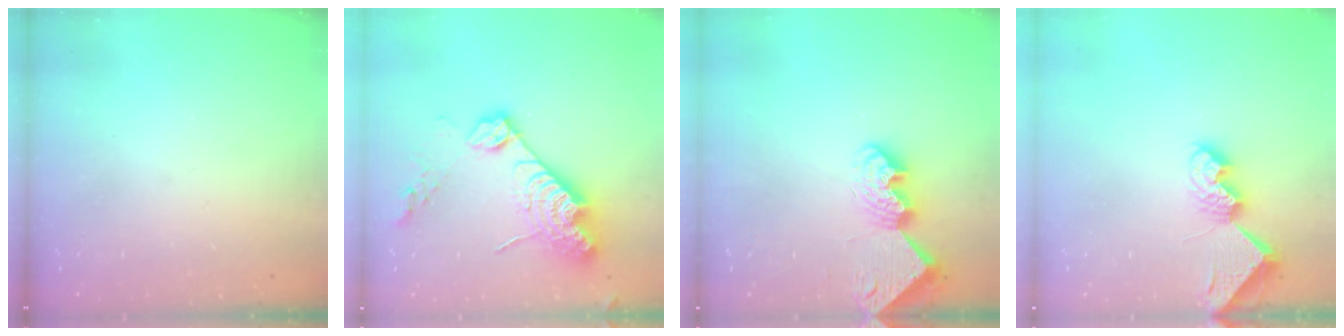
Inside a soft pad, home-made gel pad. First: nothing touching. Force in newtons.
{"total": 17.0, "press": 16.9, "slide": 2.0}
{"total": 8.9, "press": 8.9, "slide": 1.0}
{"total": 7.2, "press": 7.2, "slide": 1.0}